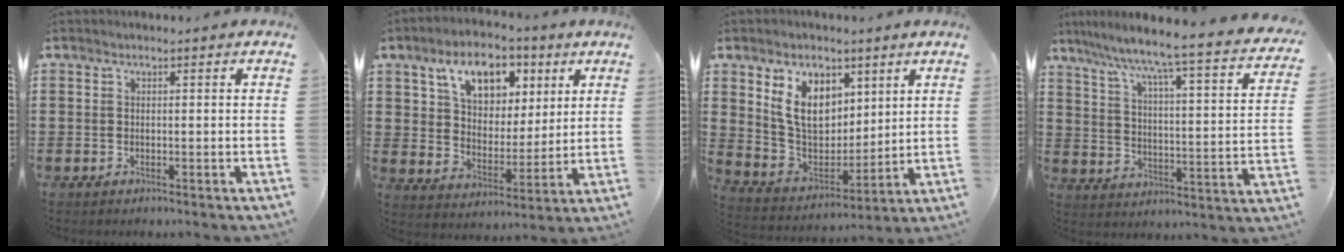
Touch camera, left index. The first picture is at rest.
{"total": 9.3, "force": [5.4, 5.7, 5.0], "torque": [-0.097, -0.003, 0.092]}
{"total": 9.7, "force": [4.9, 6.7, 5.1], "torque": [-0.113, -0.004, 0.095]}
{"total": 5.2, "force": [4.4, -1.1, 2.6], "torque": [-0.075, -0.054, 0.056]}